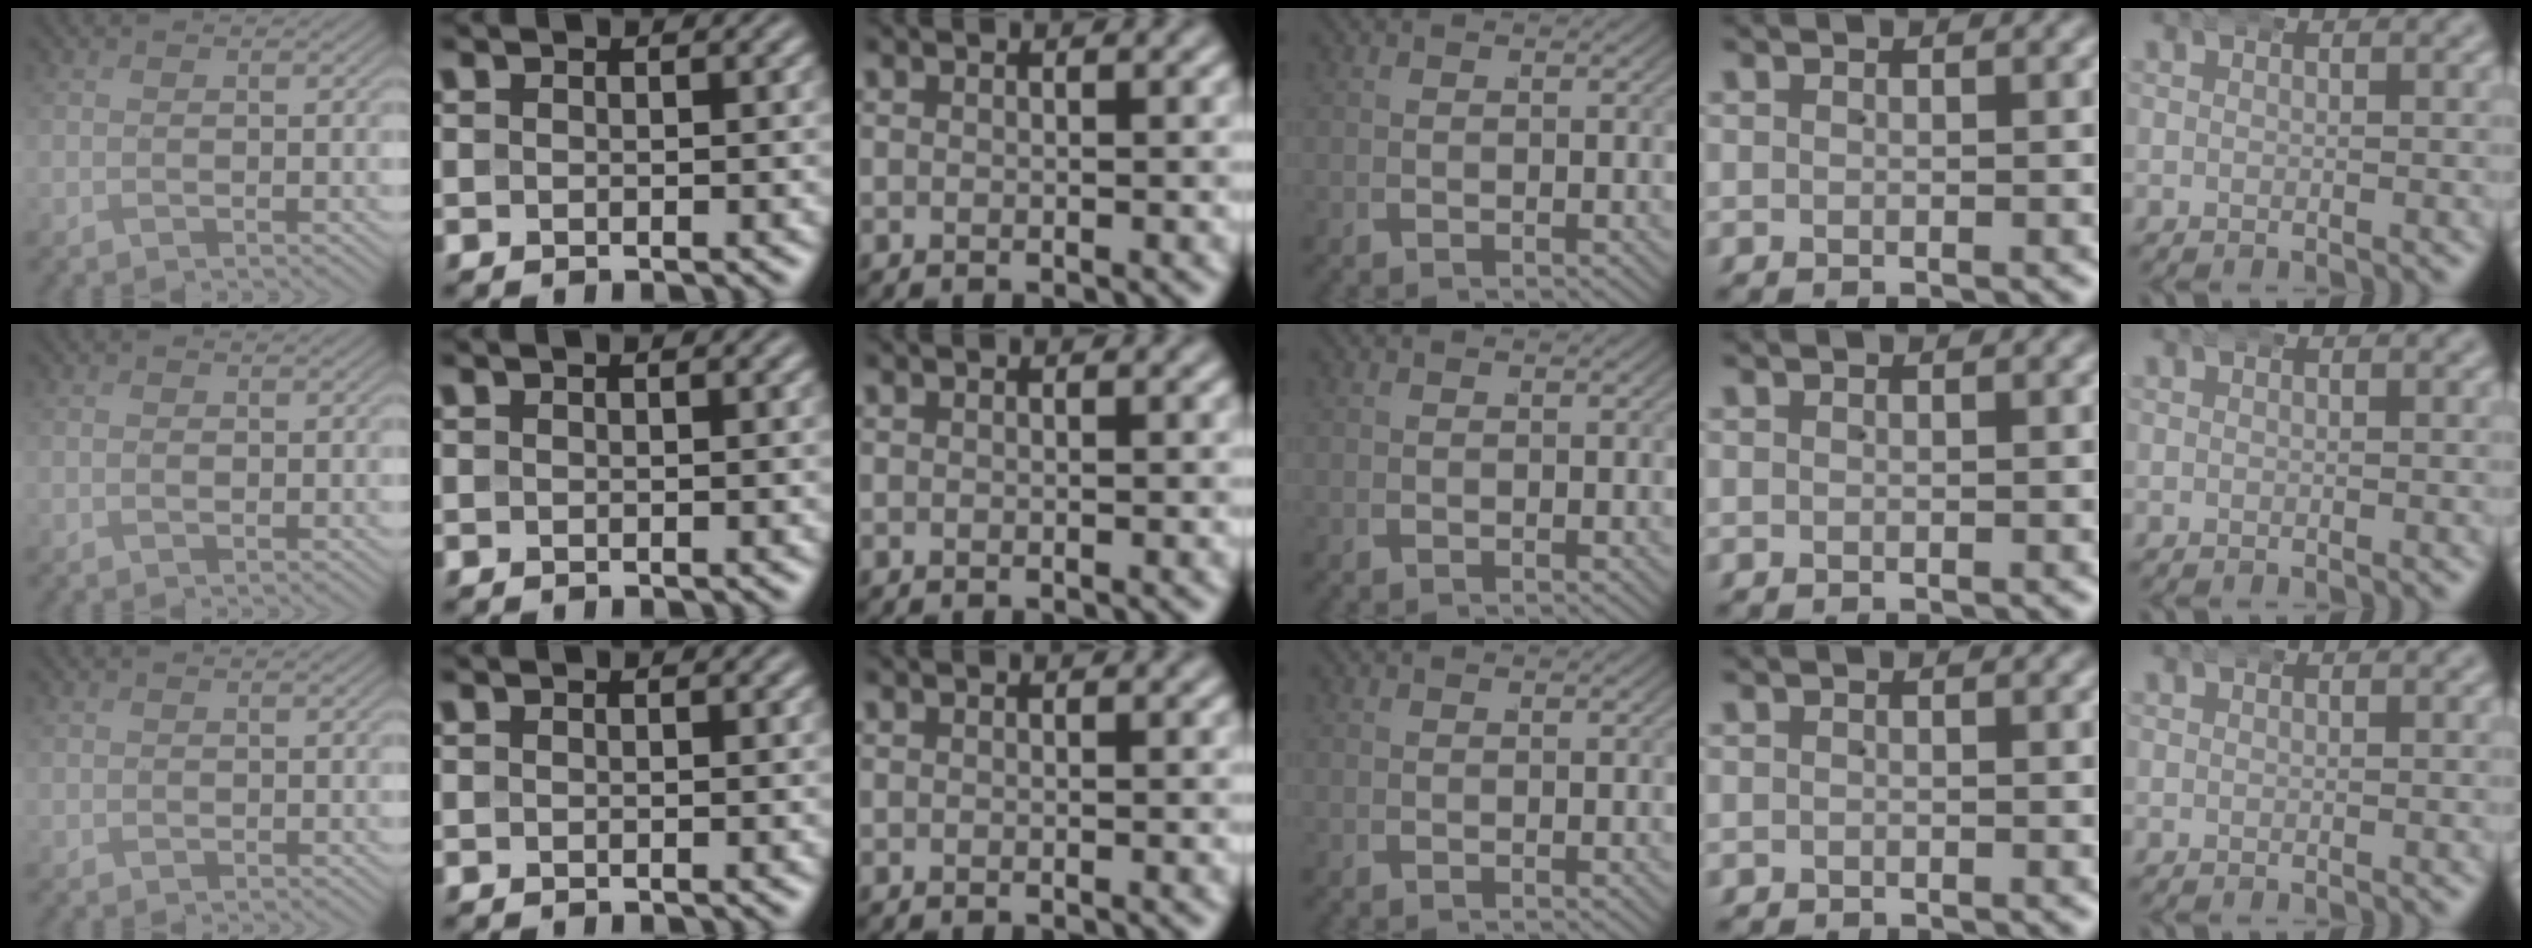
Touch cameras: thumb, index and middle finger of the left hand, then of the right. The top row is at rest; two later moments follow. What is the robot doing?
{"motion": "wrap", "object": "aluminum foil"}